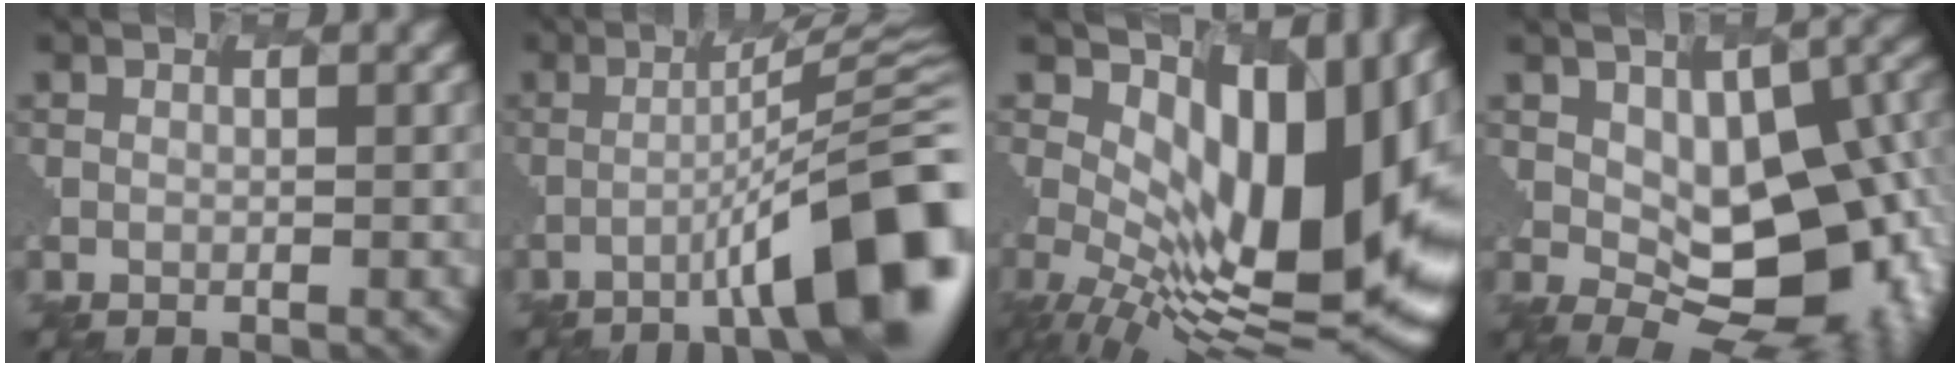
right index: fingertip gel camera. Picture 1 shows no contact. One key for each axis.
{"total": 11.6, "fx": -4.7, "fy": 2.0, "fz": 10.5, "tx": -0.139, "ty": 0.015, "tz": -0.076}
{"total": 12.6, "fx": 1.8, "fy": 6.3, "fz": 10.7, "tx": -0.154, "ty": 0.002, "tz": 0.033}
{"total": 14.1, "fx": -0.3, "fy": 8.4, "fz": 11.3, "tx": -0.146, "ty": -0.014, "tz": 0.002}